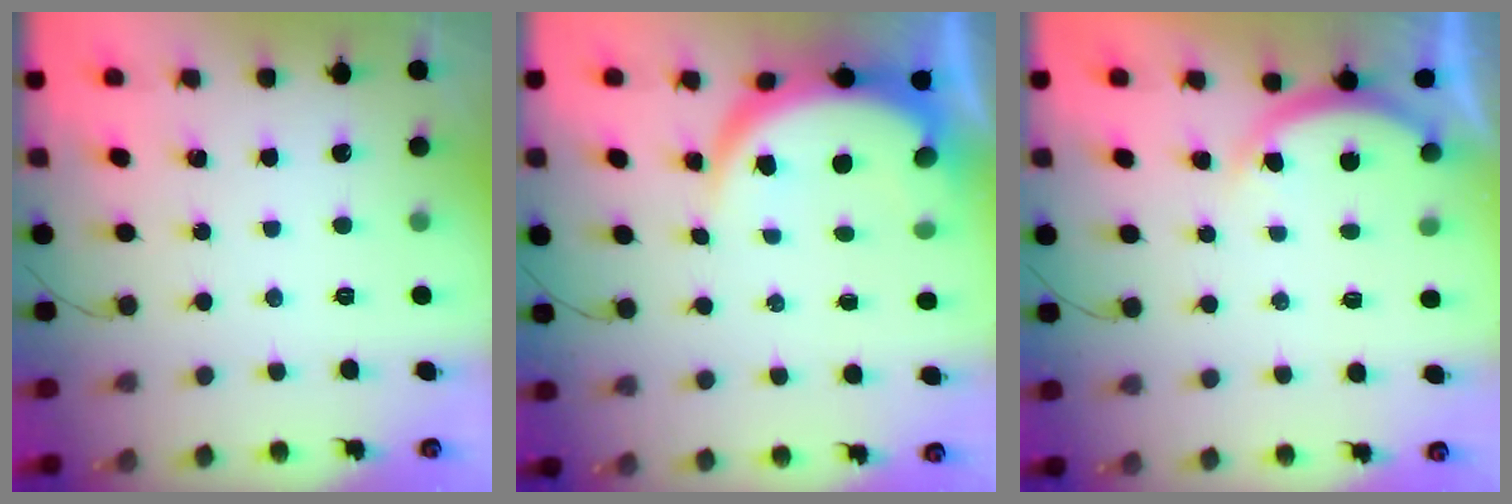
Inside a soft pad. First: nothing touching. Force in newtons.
{"total": 8.4, "press": 8.4, "slide": 1.0}
{"total": 5.1, "press": 5.1, "slide": 0.7}